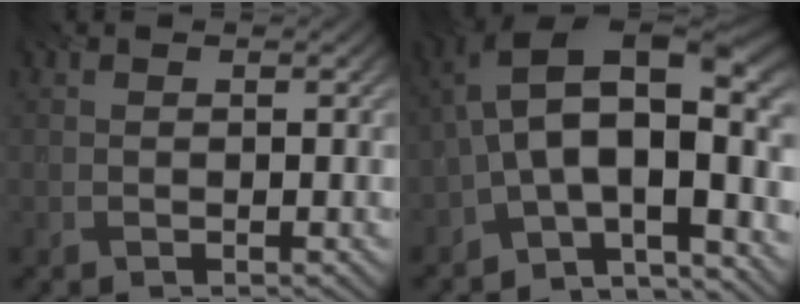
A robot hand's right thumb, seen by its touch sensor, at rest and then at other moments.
{"total": 15.5, "force": [-3.4, 7.9, 12.9], "torque": [-0.208, 0.009, -0.056]}